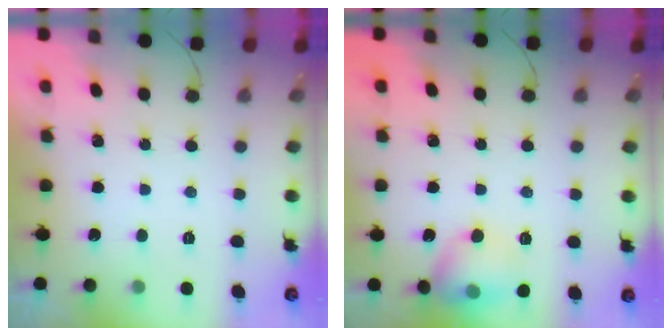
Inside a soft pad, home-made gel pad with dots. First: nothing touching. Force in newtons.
{"total": 11.2, "press": 11.0, "slide": 1.6}